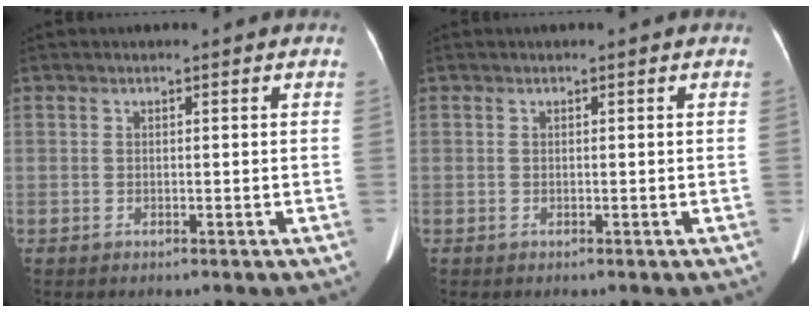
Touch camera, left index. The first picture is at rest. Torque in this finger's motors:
{"motor_torque": [-0.01, 0.03, 0.00, 0.00]}